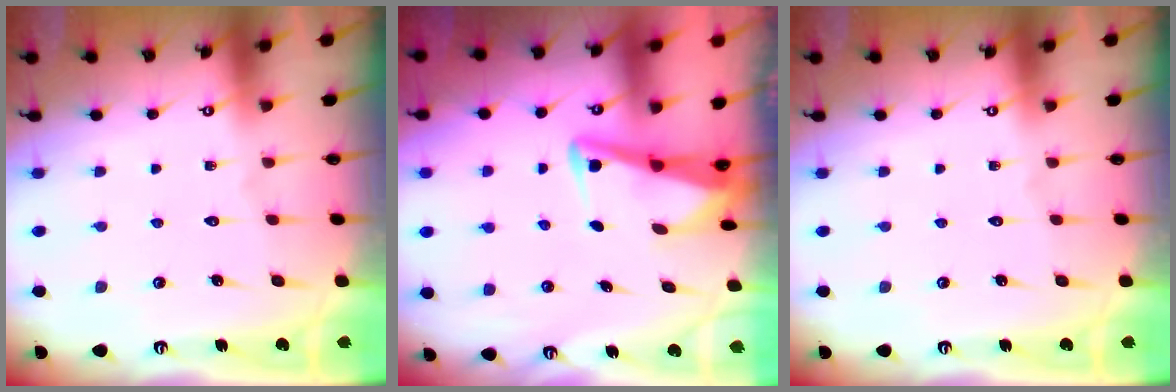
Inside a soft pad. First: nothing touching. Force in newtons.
{"total": 3.9, "press": 3.8, "slide": 0.4}
{"total": 0.0}